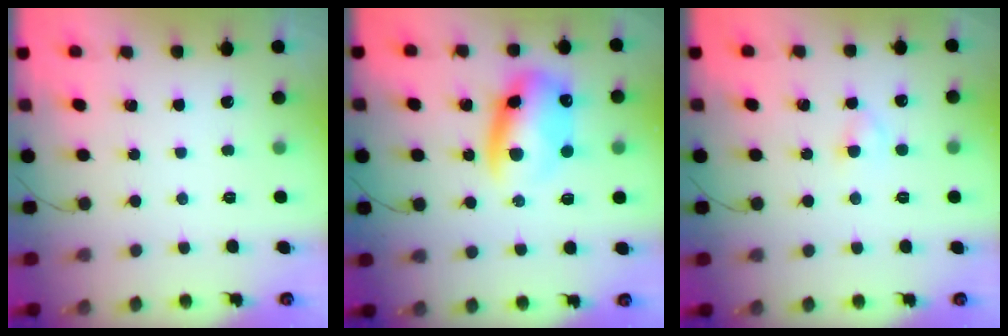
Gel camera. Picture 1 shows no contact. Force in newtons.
{"total": 11.4, "press": 11.1, "slide": 2.9}
{"total": 2.7, "press": 2.6, "slide": 1.0}